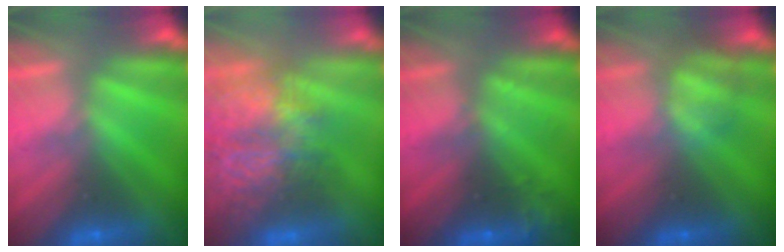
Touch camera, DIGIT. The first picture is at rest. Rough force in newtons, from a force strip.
{"total": 10.8}
{"total": 2.8}
{"total": 2.4}